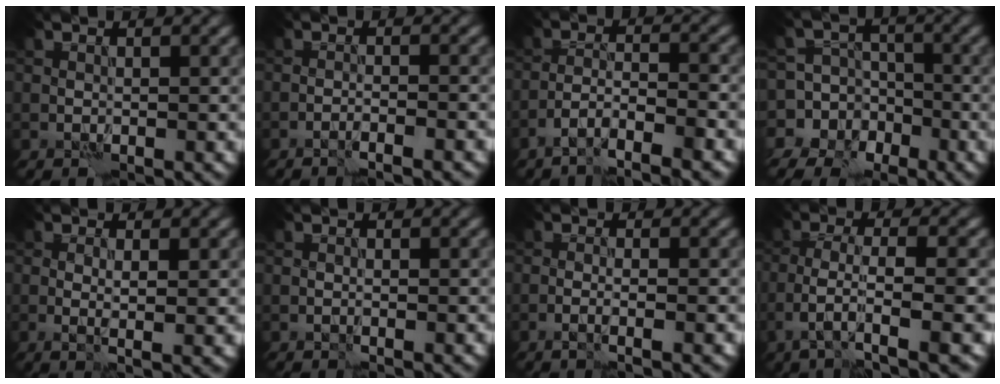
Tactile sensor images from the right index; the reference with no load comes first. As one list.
[{"total": 1.8, "force": [-1.5, -0.2, 1.0], "torque": [-0.019, 0.004, -0.030]}, {"total": 4.1, "force": [-3.2, 0.5, 2.5], "torque": [-0.041, 0.004, -0.060]}, {"total": 10.8, "force": [-5.1, 9.5, 1.2], "torque": [-0.032, -0.007, -0.101]}, {"total": 2.0, "force": [0.3, 0.2, 1.9], "torque": [-0.031, -0.006, 0.007]}, {"total": 0.0}, {"total": 1.6, "force": [-0.7, 0.0, 1.4], "torque": [-0.019, 0.003, -0.017]}, {"total": 5.1, "force": [-2.1, 1.2, 4.5], "torque": [-0.081, 0.002, -0.037]}]